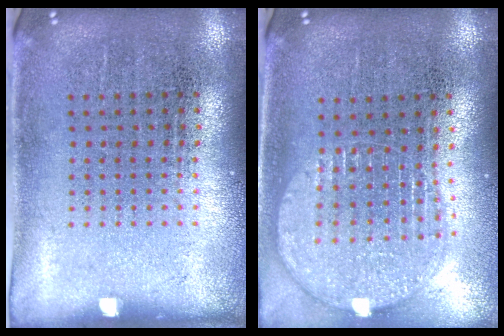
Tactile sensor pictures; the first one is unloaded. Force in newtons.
{"total": 1.6, "press": 1.4, "slide": 0.8}